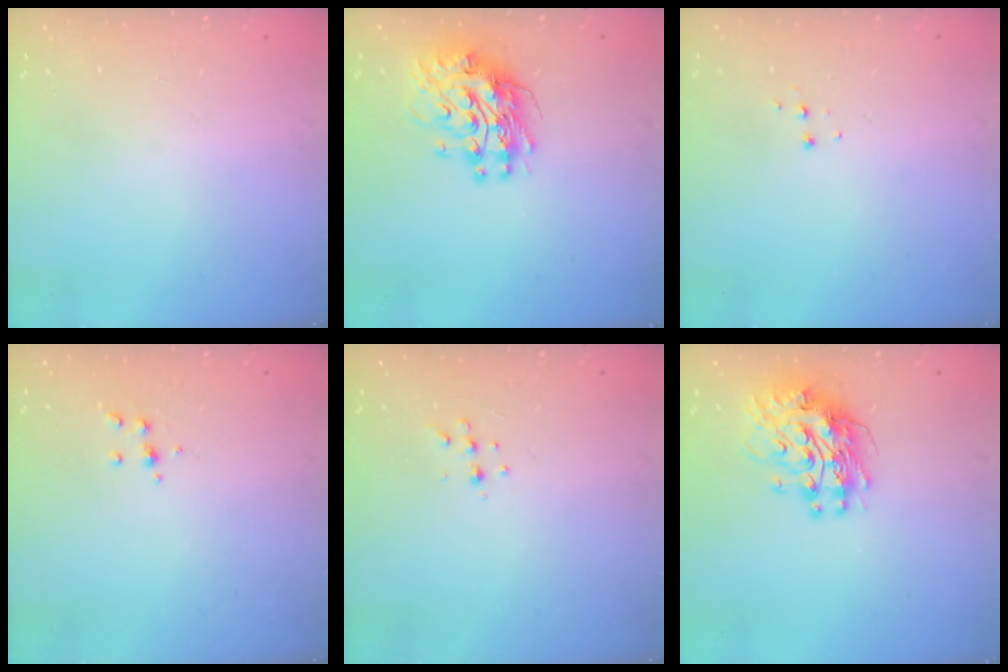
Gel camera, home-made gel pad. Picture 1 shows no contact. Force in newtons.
{"total": 11.2, "press": 11.2, "slide": 0.9}
{"total": 3.7, "press": 3.7, "slide": 0.4}
{"total": 4.8, "press": 4.8, "slide": 0.5}
{"total": 5.6, "press": 5.6, "slide": 0.7}
{"total": 11.2, "press": 11.2, "slide": 0.9}